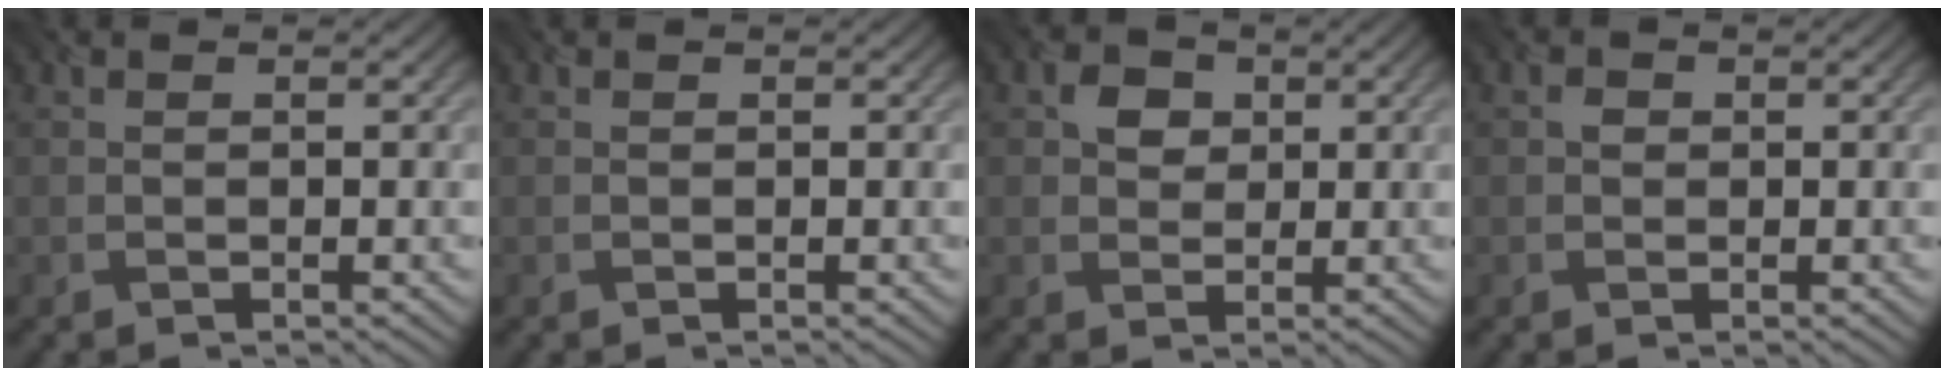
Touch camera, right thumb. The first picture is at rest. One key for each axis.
{"total": 0.0}
{"total": 3.0, "fx": 0.9, "fy": 2.5, "fz": 1.3, "tx": -0.026, "ty": 0.003, "tz": 0.009}
{"total": 0.9, "fx": 0.1, "fy": 0.8, "fz": 0.3, "tx": -0.005, "ty": -0.002, "tz": -0.002}